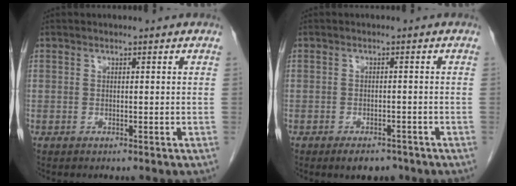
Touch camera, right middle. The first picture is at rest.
{"total": 3.6, "force": [-2.7, 1.6, 1.8], "torque": [-0.029, -0.004, -0.033]}